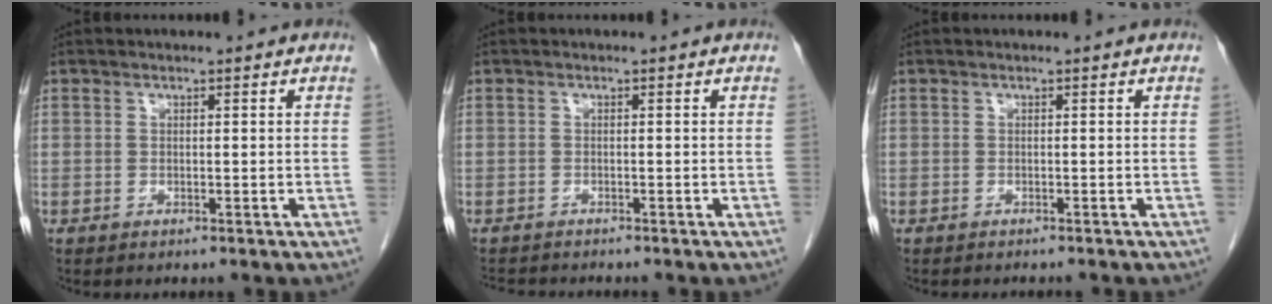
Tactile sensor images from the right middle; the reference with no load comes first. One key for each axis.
{"total": 2.7, "fx": -2.6, "fy": 0.1, "fz": 0.6, "tx": -0.012, "ty": -0.013, "tz": -0.041}
{"total": 2.7, "fx": -2.5, "fy": 0.5, "fz": 1.0, "tx": -0.015, "ty": -0.003, "tz": -0.028}